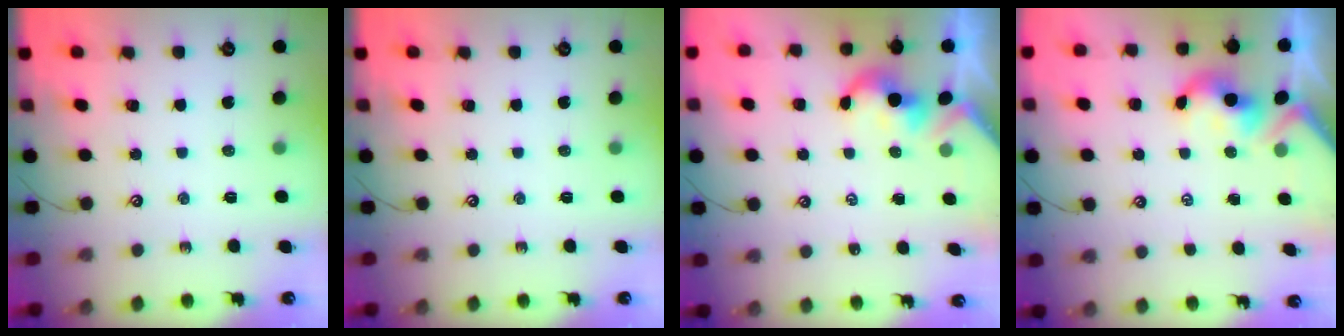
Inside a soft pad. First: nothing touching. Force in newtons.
{"total": 0.0}
{"total": 1.7, "press": 1.7, "slide": 0.2}
{"total": 2.0, "press": 1.9, "slide": 0.8}